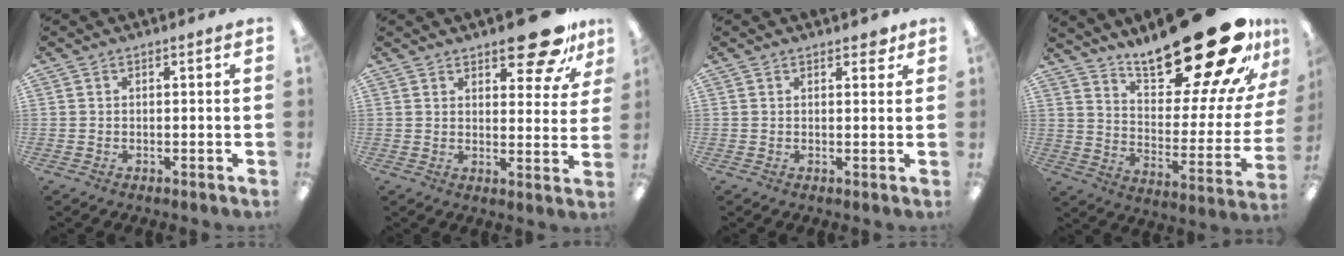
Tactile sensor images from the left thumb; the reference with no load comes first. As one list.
[{"total": 12.3, "force": [9.1, 4.3, 7.1], "torque": [-0.073, -0.060, 0.151]}, {"total": 2.0, "force": [1.5, 1.0, 0.9], "torque": [-0.004, -0.004, 0.024]}, {"total": 28.5, "force": [20.6, 8.5, 17.8], "torque": [-0.220, -0.152, 0.336]}]